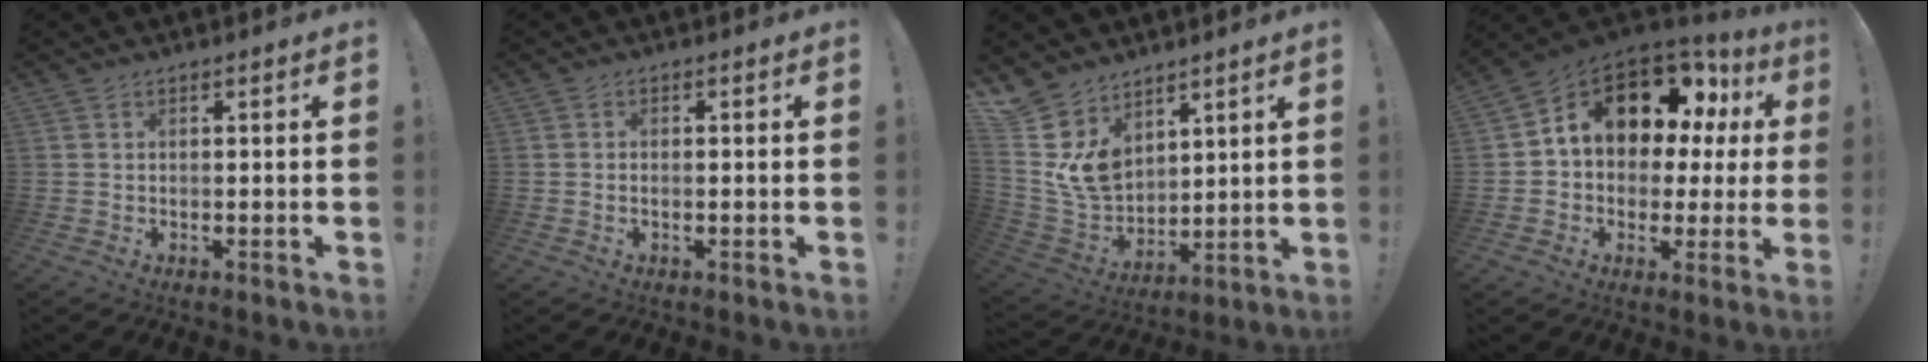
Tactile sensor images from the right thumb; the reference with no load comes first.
{"total": 0.6, "force": [-0.1, 0.3, 0.5], "torque": [-0.009, 0.002, -0.001]}
{"total": 11.0, "force": [5.6, 8.5, 4.1], "torque": [-0.075, -0.052, 0.119]}
{"total": 14.3, "force": [6.6, 8.8, 9.1], "torque": [-0.150, -0.034, 0.119]}